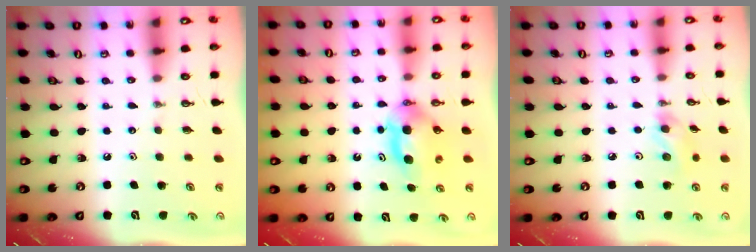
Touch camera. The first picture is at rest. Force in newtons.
{"total": 9.0, "press": 4.8, "slide": 7.6}
{"total": 6.2, "press": 6.1, "slide": 1.0}